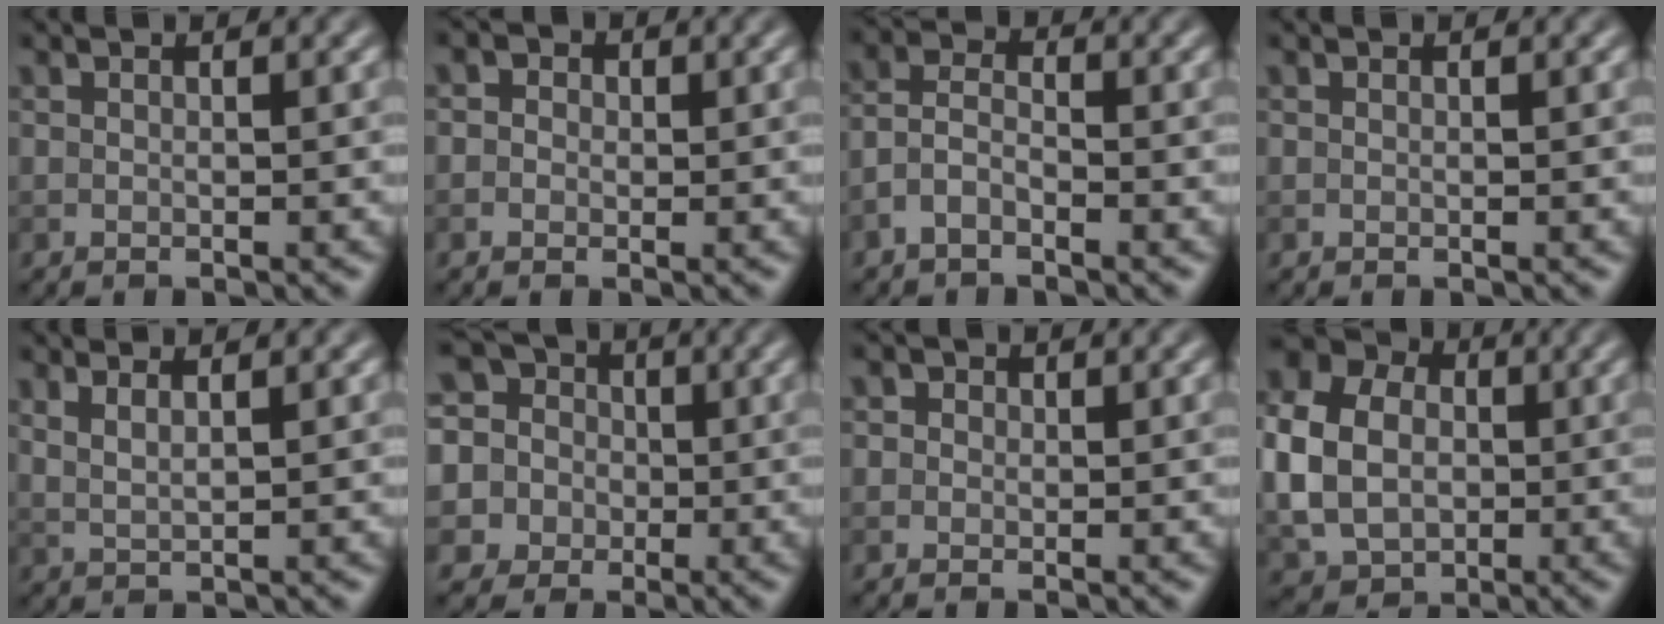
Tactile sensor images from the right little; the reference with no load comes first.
{"total": 3.1, "force": [1.2, 2.5, 1.4], "torque": [-0.004, 0.015, -0.018]}
{"total": 2.5, "force": [-1.5, 1.2, 1.5], "torque": [-0.032, 0.008, -0.040]}
{"total": 0.0}
{"total": 1.8, "force": [1.2, 0.6, 1.2], "torque": [-0.022, -0.002, 0.022]}
{"total": 8.9, "force": [1.8, 7.8, 3.8], "torque": [-0.092, 0.030, -0.015]}
{"total": 1.6, "force": [0.7, 1.3, 0.6], "torque": [-0.003, 0.007, -0.008]}
{"total": 10.6, "force": [-0.1, 8.7, 6.0], "torque": [-0.125, 0.002, -0.018]}